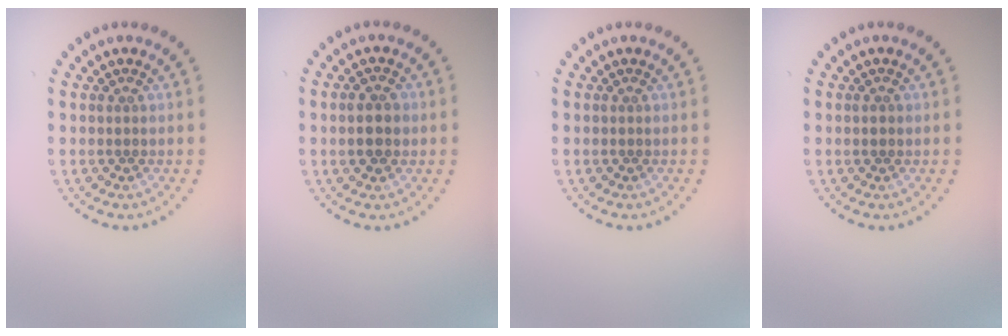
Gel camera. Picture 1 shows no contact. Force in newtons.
{"total": 2.4, "press": 2.4, "slide": 0.1}
{"total": 0.0}
{"total": 0.9, "press": 0.9, "slide": 0.1}